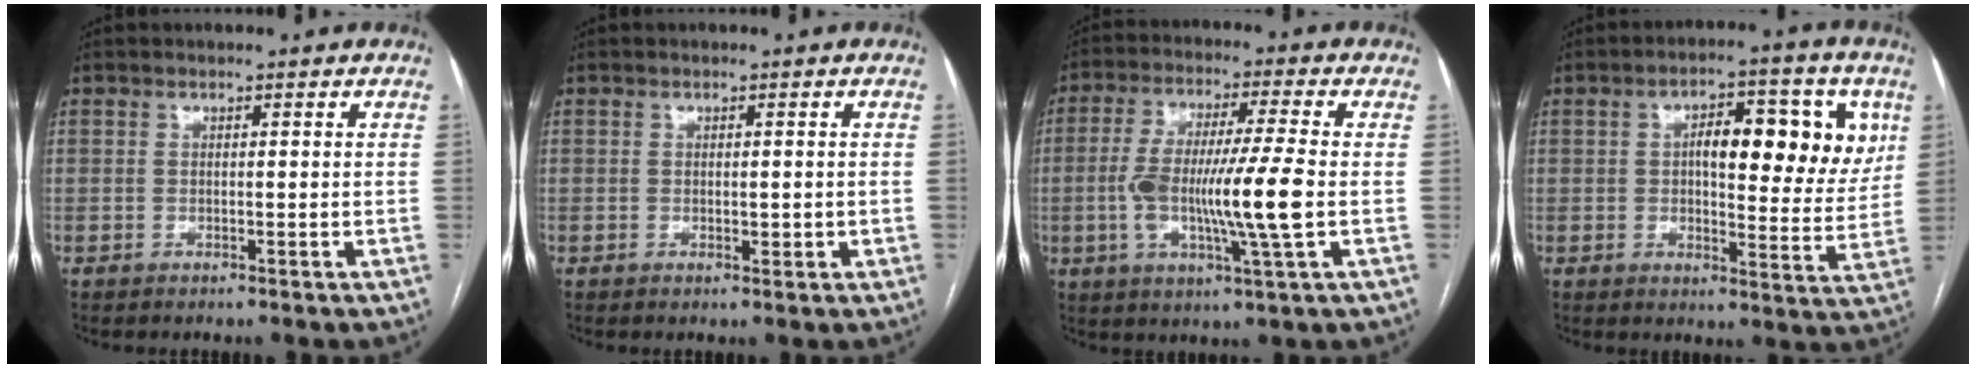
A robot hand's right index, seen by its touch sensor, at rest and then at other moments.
{"total": 1.2, "force": [-0.1, 0.5, 1.0], "torque": [-0.018, 0.000, 0.002]}
{"total": 12.6, "force": [-1.7, 0.3, 12.5], "torque": [-0.244, -0.001, -0.033]}
{"total": 13.2, "force": [3.7, 5.0, 11.7], "torque": [-0.149, 0.023, 0.051]}